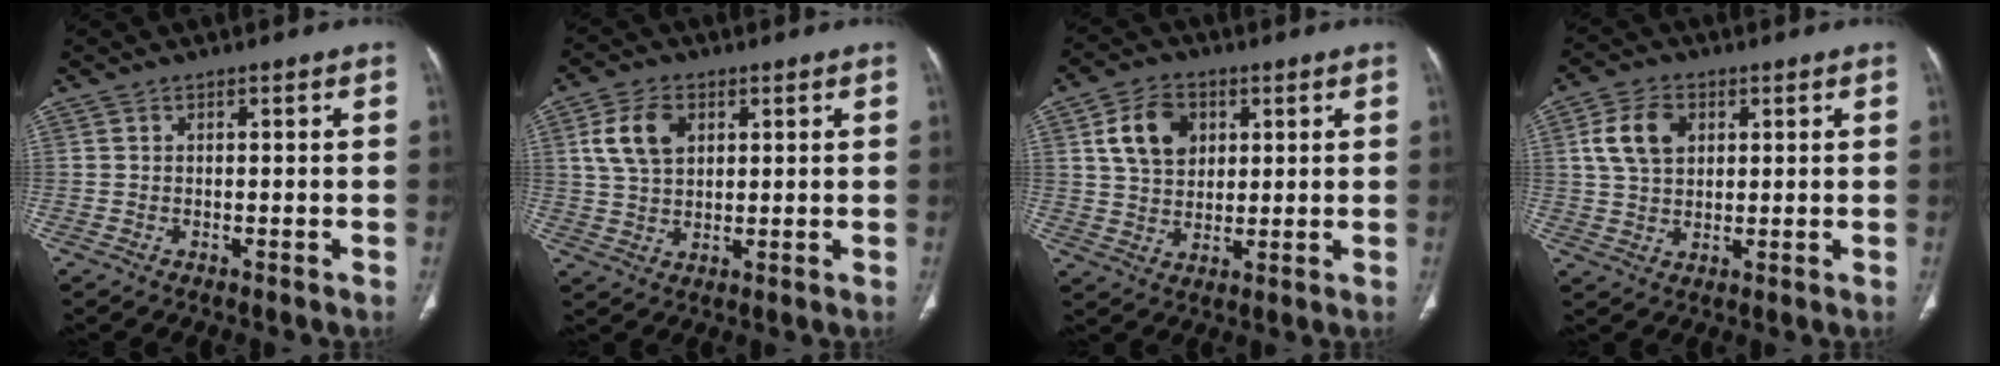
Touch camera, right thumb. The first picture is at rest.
{"total": 8.3, "force": [2.8, 5.5, 5.5], "torque": [-0.098, -0.003, 0.056]}
{"total": 9.7, "force": [3.3, 7.1, 5.7], "torque": [-0.080, -0.006, 0.061]}
{"total": 8.3, "force": [2.6, 5.7, 5.4], "torque": [-0.091, 0.000, 0.049]}